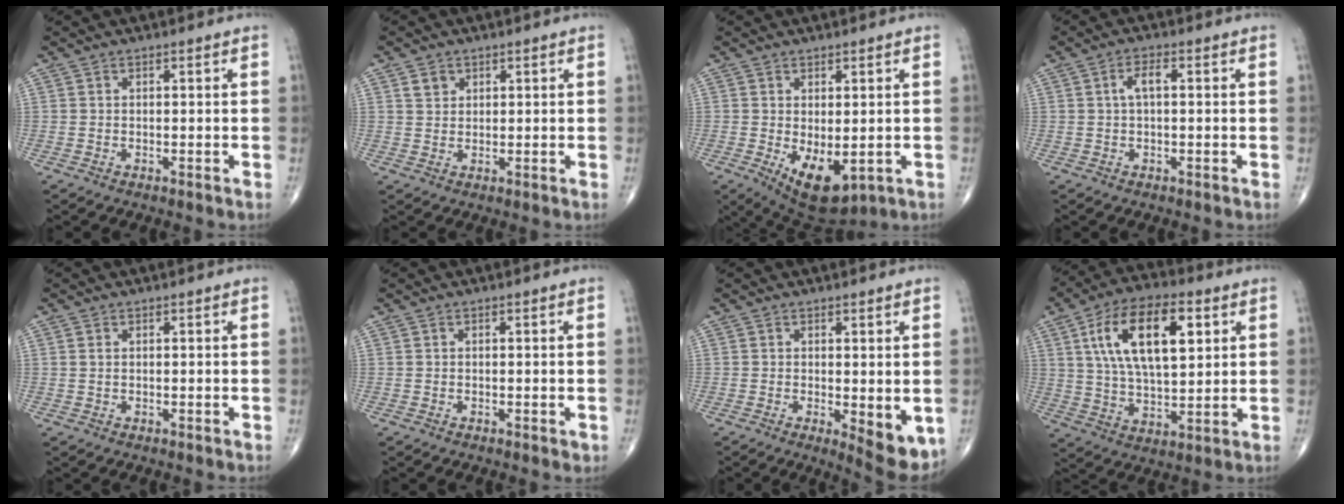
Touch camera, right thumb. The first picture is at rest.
{"total": 2.5, "force": [1.3, 2.0, 0.9], "torque": [-0.004, -0.007, 0.023]}
{"total": 10.2, "force": [-2.2, 5.2, 8.4], "torque": [-0.116, -0.011, -0.012]}
{"total": 2.9, "force": [0.4, 1.2, 2.6], "torque": [-0.053, 0.009, 0.004]}
{"total": 0.8, "force": [0.3, 0.5, 0.6], "torque": [-0.016, 0.004, 0.009]}
{"total": 0.8, "force": [-0.2, 0.4, 0.6], "torque": [-0.007, -0.002, -0.005]}
{"total": 6.9, "force": [-1.0, 2.5, 6.4], "torque": [-0.079, -0.019, -0.009]}
{"total": 18.1, "force": [5.9, 8.5, 14.9], "torque": [-0.250, -0.003, 0.104]}